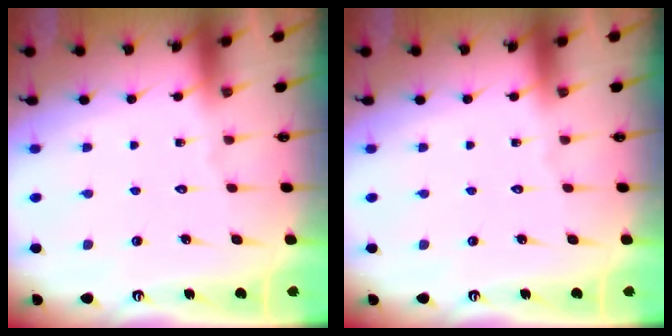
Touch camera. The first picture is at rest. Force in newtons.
{"total": 0.0}